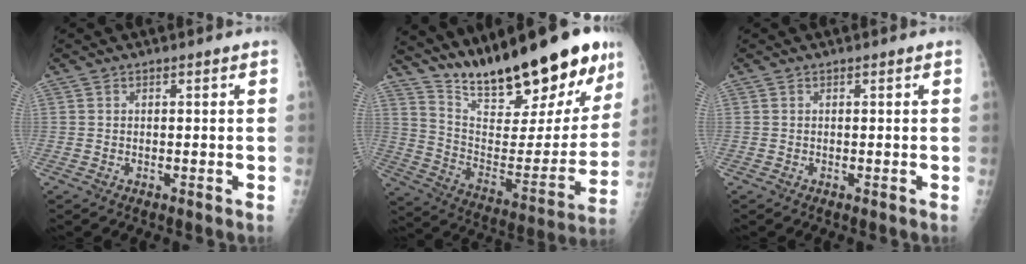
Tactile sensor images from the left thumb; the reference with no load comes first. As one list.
[{"total": 27.2, "force": [20.5, 7.7, 16.2], "torque": [-0.212, -0.091, 0.318]}, {"total": 0.0}]